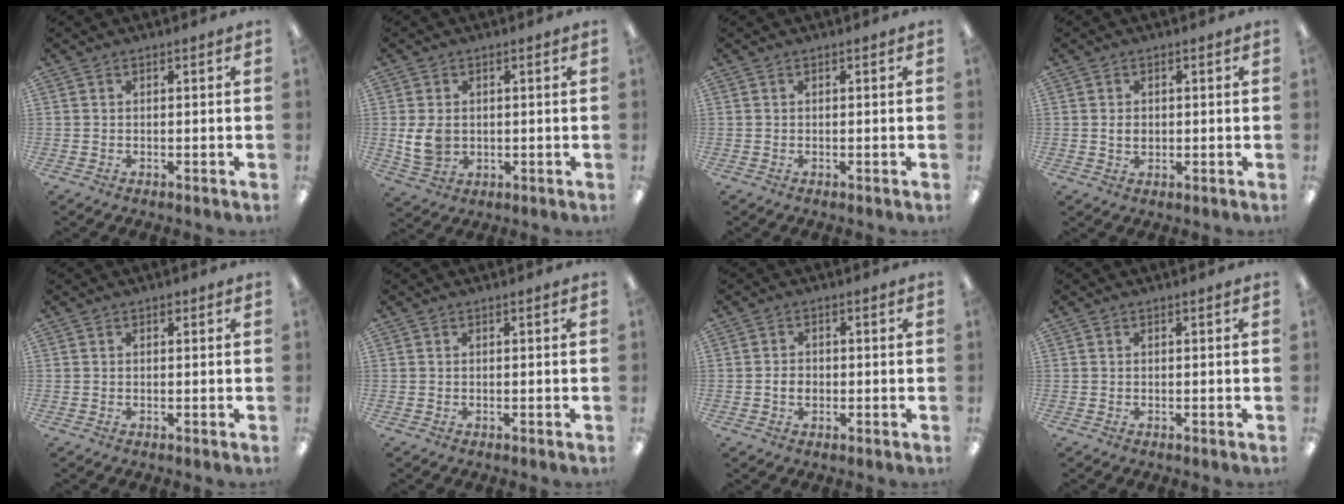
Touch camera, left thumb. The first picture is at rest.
{"total": 6.3, "force": [0.3, 5.0, 3.8], "torque": [-0.082, 0.002, 0.006]}
{"total": 0.0}
{"total": 2.1, "force": [0.2, 1.7, 1.3], "torque": [-0.026, 0.005, 0.003]}
{"total": 0.6, "force": [0.4, 0.4, 0.3], "torque": [-0.007, 0.003, 0.007]}
{"total": 0.0}
{"total": 2.3, "force": [-0.4, 1.9, 1.2], "torque": [-0.022, 0.005, -0.008]}
{"total": 0.0}